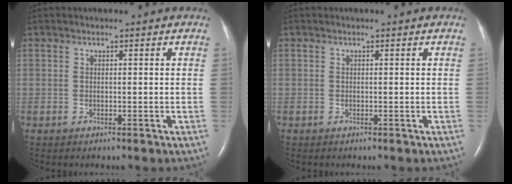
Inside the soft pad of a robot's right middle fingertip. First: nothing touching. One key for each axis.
{"total": 0.0}